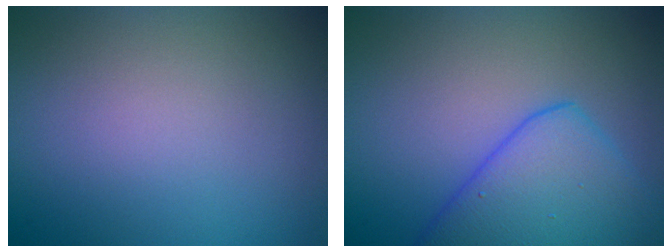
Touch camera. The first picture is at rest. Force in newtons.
{"total": 7.4, "press": 7.4, "slide": 0.4}